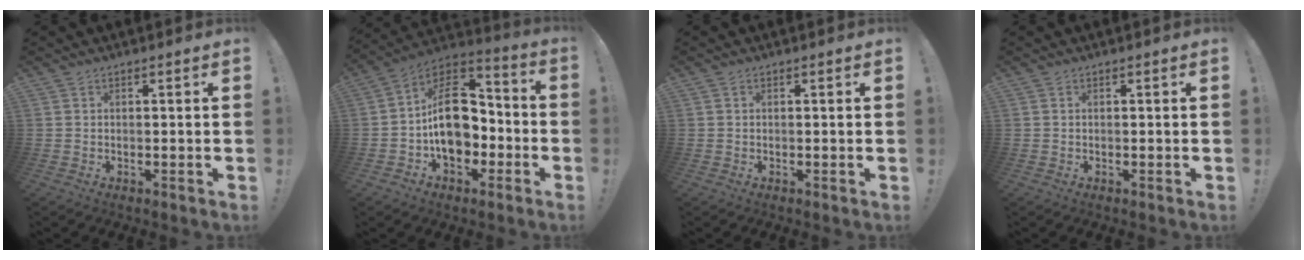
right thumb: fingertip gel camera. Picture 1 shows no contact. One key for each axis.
{"total": 18.6, "fx": -1.8, "fy": 12.8, "fz": 13.4, "tx": -0.214, "ty": 0.020, "tz": -0.019}
{"total": 0.0}
{"total": 0.0}